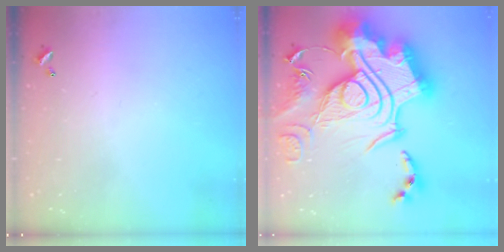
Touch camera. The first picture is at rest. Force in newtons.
{"total": 0.7, "press": 0.7, "slide": 0.1}